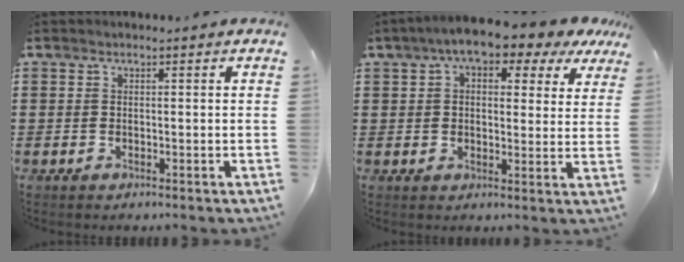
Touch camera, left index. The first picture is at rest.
{"total": 6.9, "force": [5.0, 2.1, 4.3], "torque": [-0.077, -0.014, 0.081]}